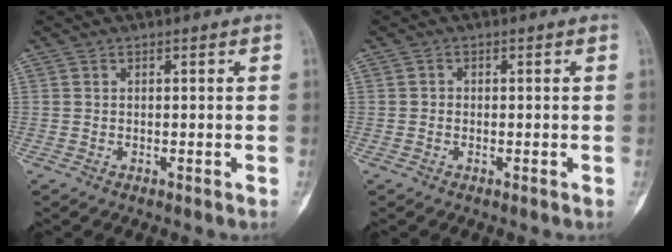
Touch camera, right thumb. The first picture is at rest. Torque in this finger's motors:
{"motor_torque": [-0.21, 0.03, 0.19, -0.19, -0.13]}